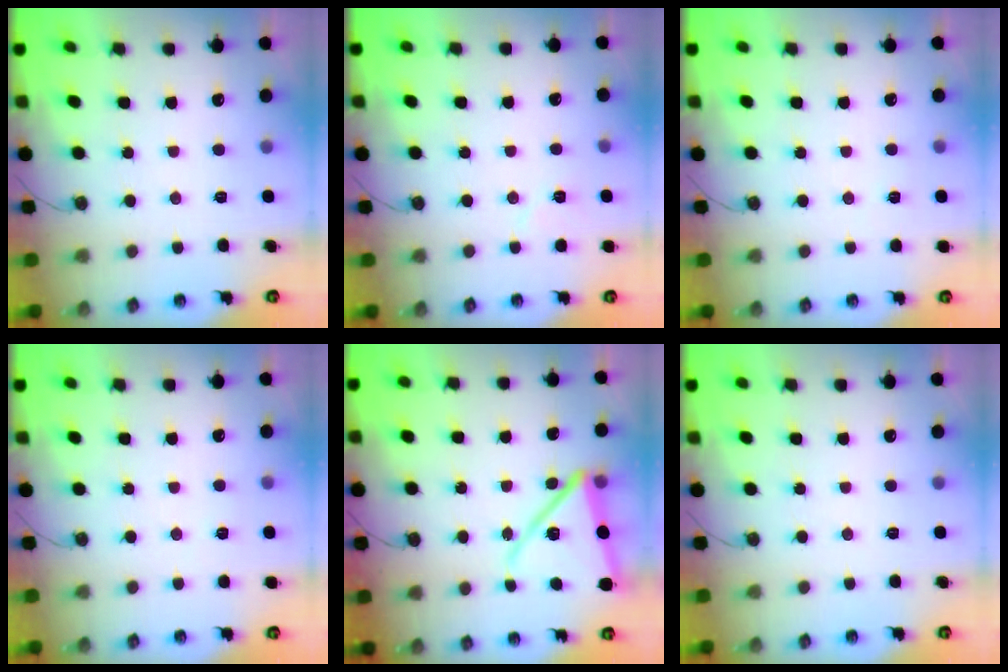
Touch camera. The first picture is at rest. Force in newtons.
{"total": 5.7, "press": 4.1, "slide": 4.0}
{"total": 2.5, "press": 1.2, "slide": 2.2}
{"total": 2.5, "press": 1.2, "slide": 2.2}
{"total": 14.9, "press": 14.8, "slide": 1.5}
{"total": 0.0}